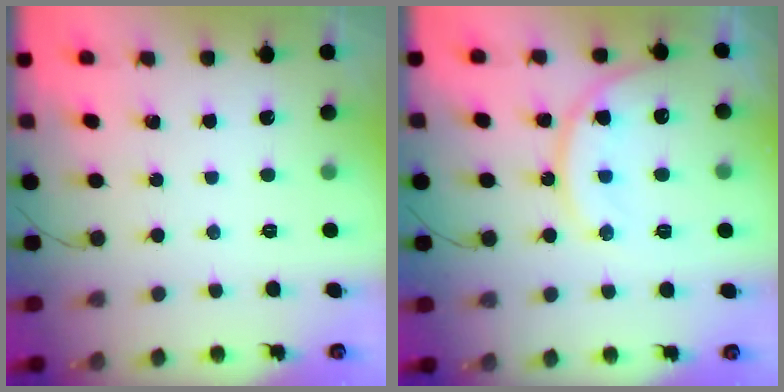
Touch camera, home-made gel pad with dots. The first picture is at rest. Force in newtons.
{"total": 13.6, "press": 13.5, "slide": 1.3}